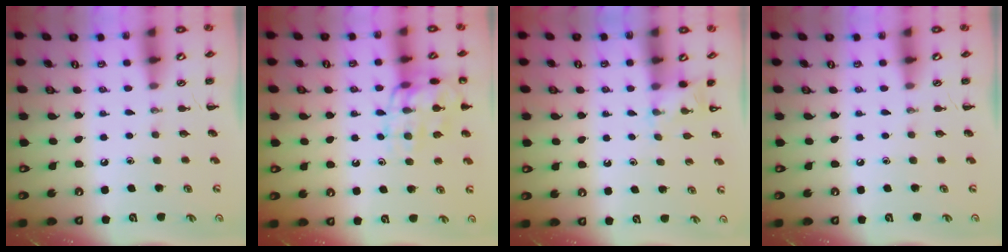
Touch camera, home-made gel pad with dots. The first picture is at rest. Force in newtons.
{"total": 14.5, "press": 14.4, "slide": 1.3}
{"total": 3.5, "press": 3.3, "slide": 1.2}
{"total": 0.0}